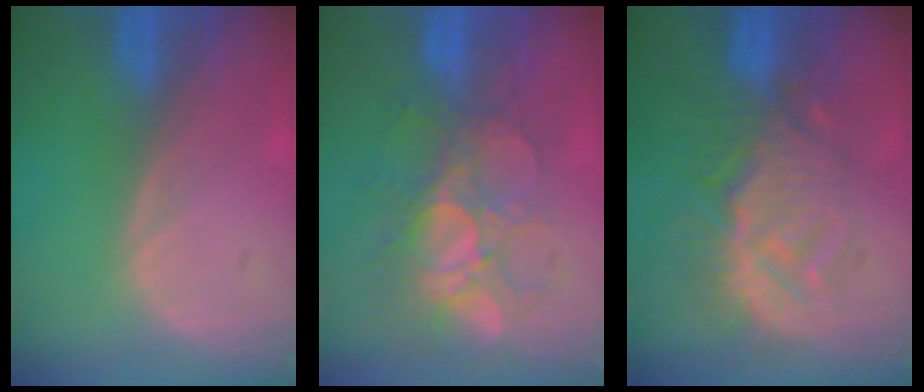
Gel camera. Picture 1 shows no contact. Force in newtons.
{"total": 9.8, "press": 8.6, "slide": 4.8}
{"total": 9.3, "press": 9.1, "slide": 1.9}